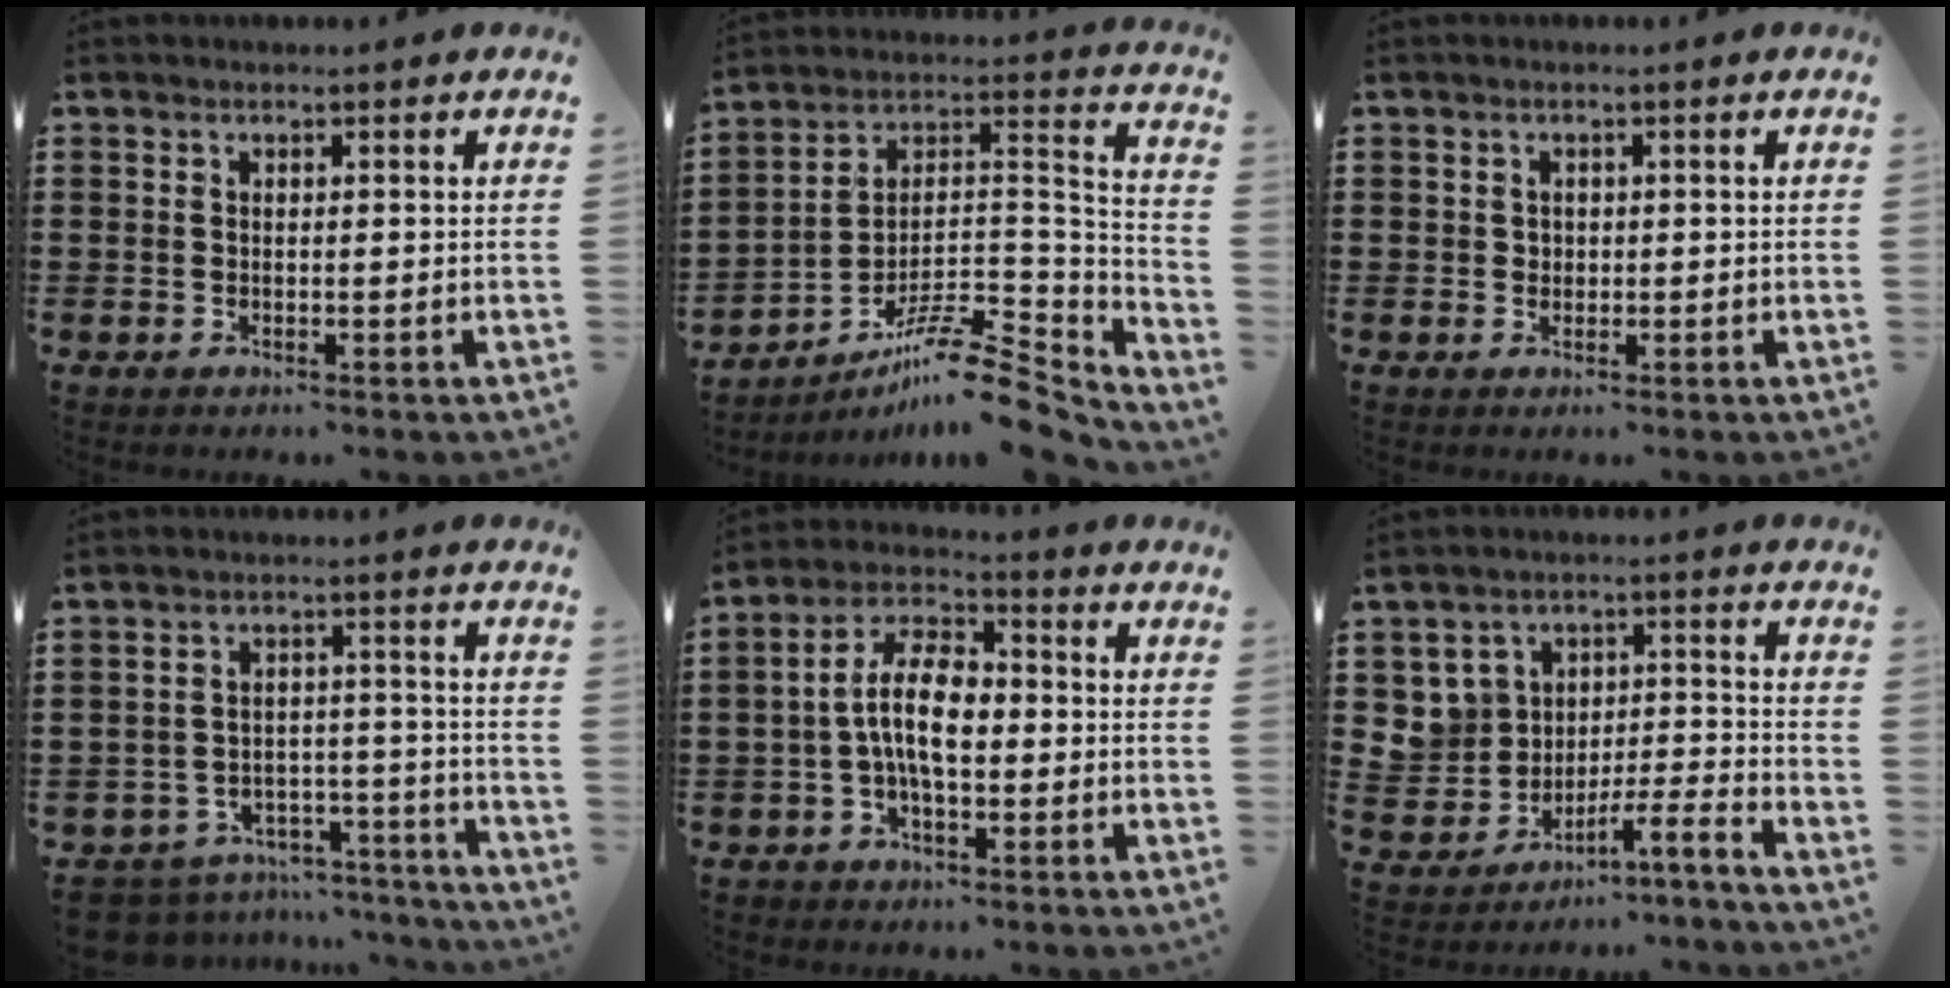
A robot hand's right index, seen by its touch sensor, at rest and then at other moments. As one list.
[{"total": 11.3, "force": [-9.1, 2.2, 6.3], "torque": [-0.097, 0.023, -0.175]}, {"total": 1.0, "force": [0.2, 0.9, 0.3], "torque": [-0.008, 0.004, 0.005]}, {"total": 6.2, "force": [-5.9, 1.6, 1.2], "torque": [-0.034, 0.014, -0.117]}, {"total": 9.6, "force": [-0.9, 4.5, 8.4], "torque": [-0.184, 0.006, -0.024]}, {"total": 3.8, "force": [-3.0, 2.4, 0.6], "torque": [-0.028, -0.001, -0.064]}]